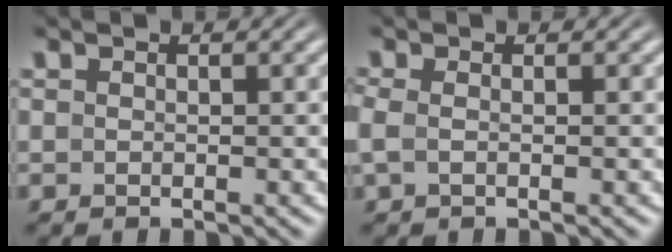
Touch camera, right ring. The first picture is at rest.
{"total": 1.3, "force": [-0.4, 0.6, 1.1], "torque": [-0.041, -0.012, 0.000]}